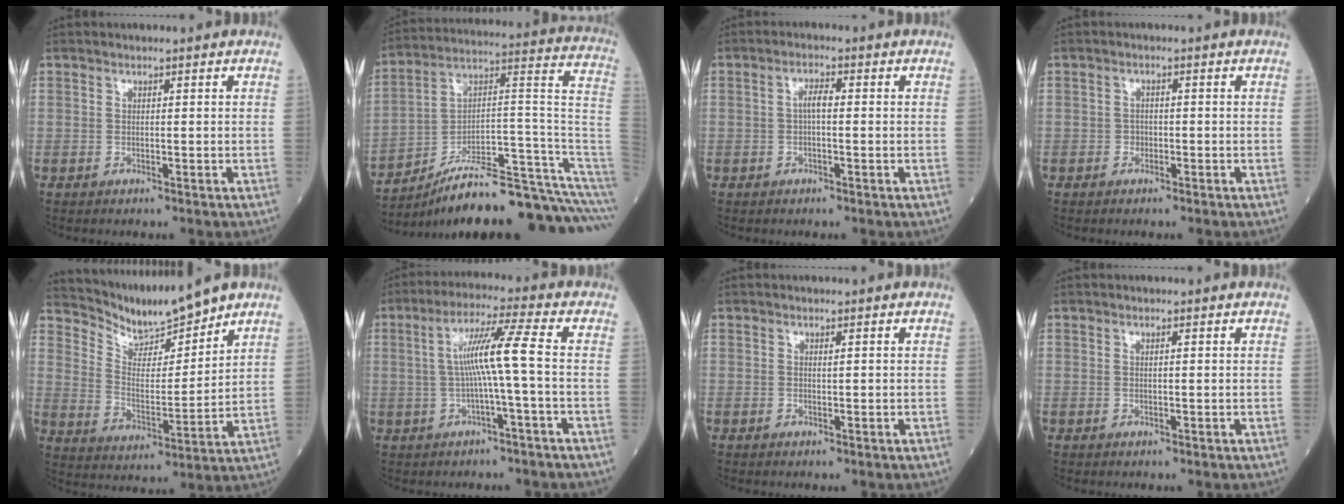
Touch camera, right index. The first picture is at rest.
{"total": 23.9, "force": [-19.4, 0.6, 14.0], "torque": [-0.121, 0.049, -0.296]}
{"total": 2.4, "force": [0.1, 0.8, 2.3], "torque": [-0.050, 0.006, 0.002]}
{"total": 1.2, "force": [-0.5, 1.0, 0.4], "torque": [-0.012, 0.004, -0.007]}
{"total": 10.2, "force": [9.8, 0.9, 2.4], "torque": [-0.057, 0.003, 0.197]}
{"total": 8.2, "force": [-0.3, -0.8, 8.1], "torque": [-0.154, 0.015, -0.004]}
{"total": 0.6, "force": [0.2, 0.1, 0.5], "torque": [-0.012, -0.002, 0.003]}
{"total": 0.6, "force": [0.2, 0.2, 0.6], "torque": [-0.016, 0.001, 0.006]}